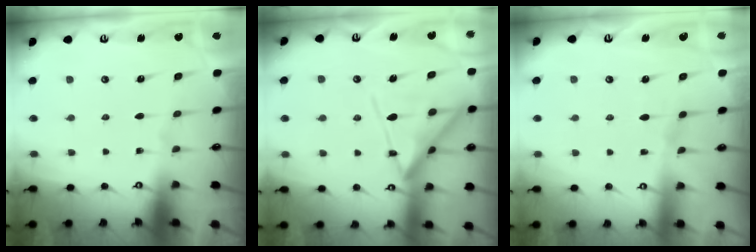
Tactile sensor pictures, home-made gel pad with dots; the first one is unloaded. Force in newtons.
{"total": 17.0, "press": 16.9, "slide": 1.3}
{"total": 1.7, "press": 1.7, "slide": 0.4}